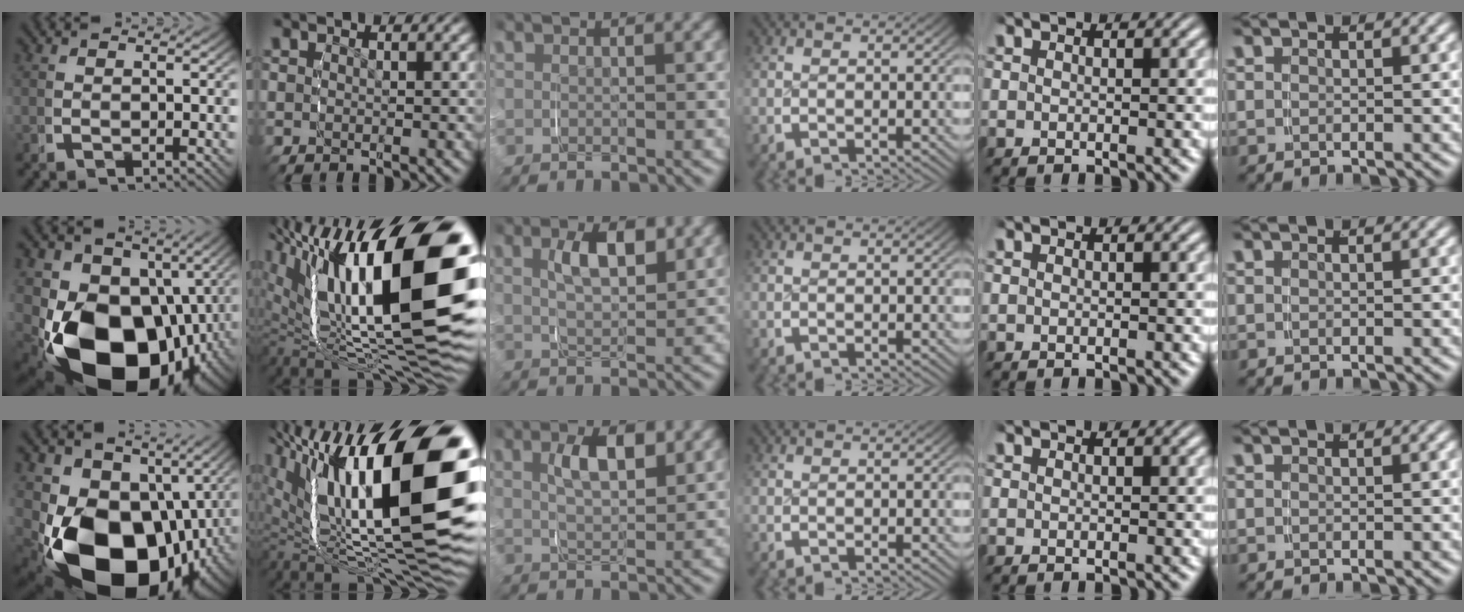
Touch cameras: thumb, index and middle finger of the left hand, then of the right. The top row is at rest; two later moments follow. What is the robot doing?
{"motion": "grasp_and_lifting", "object": "key"}